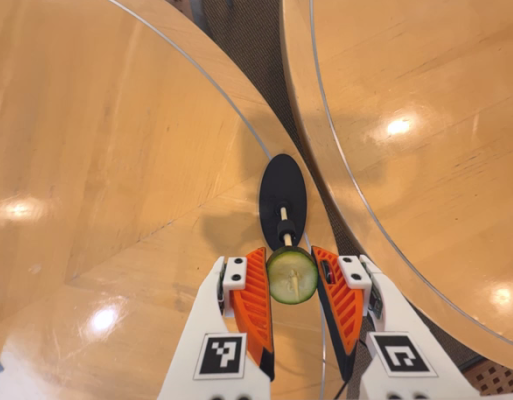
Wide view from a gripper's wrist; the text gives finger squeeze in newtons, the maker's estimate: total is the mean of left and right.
{"total": 8.2, "left": 8.2, "right": 8.2}